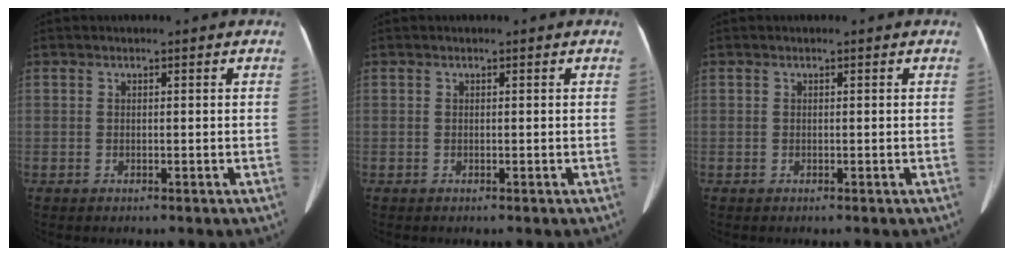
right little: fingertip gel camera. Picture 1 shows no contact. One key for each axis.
{"total": 0.0}
{"total": 0.0}